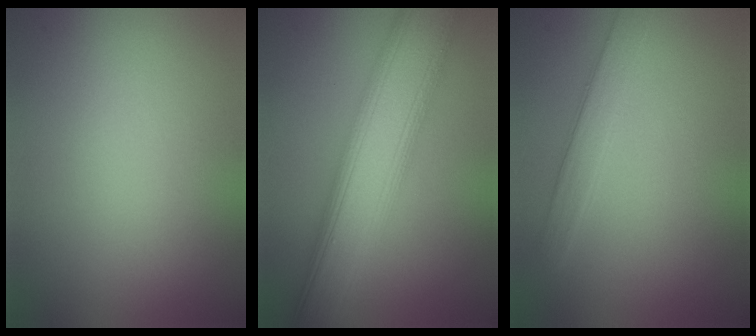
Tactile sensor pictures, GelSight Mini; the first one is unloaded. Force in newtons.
{"total": 9.6, "press": 9.6, "slide": 0.4}
{"total": 2.4, "press": 2.4, "slide": 0.1}